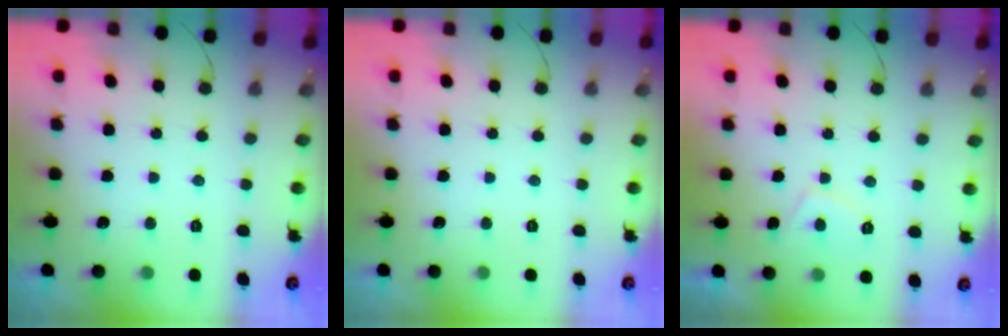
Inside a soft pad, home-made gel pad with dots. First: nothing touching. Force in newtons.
{"total": 0.0}
{"total": 2.8, "press": 2.8, "slide": 0.7}